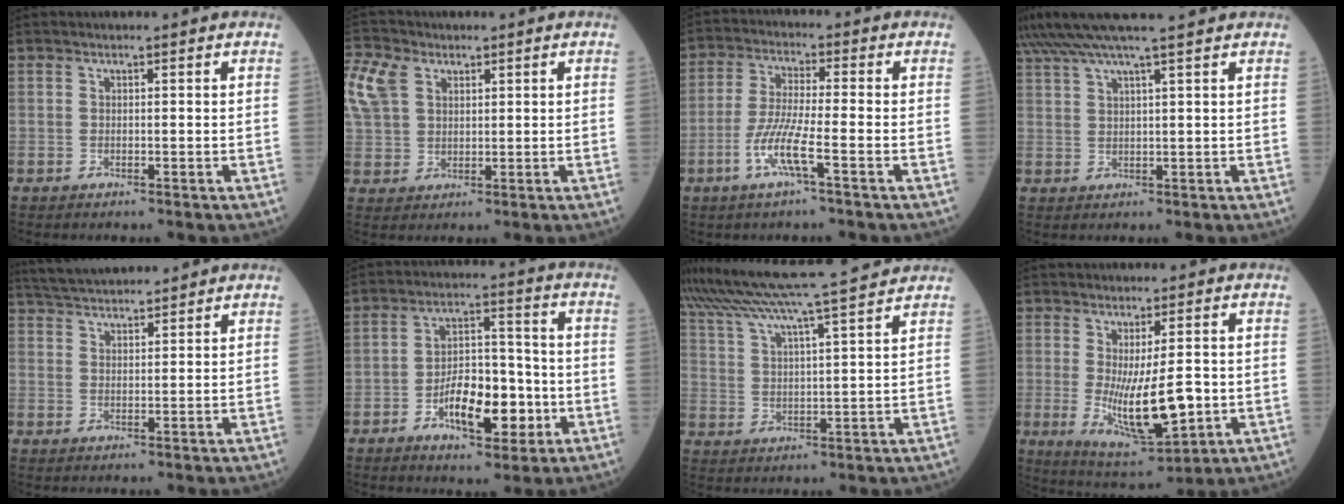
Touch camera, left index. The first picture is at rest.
{"total": 10.2, "force": [4.5, 7.0, 5.9], "torque": [-0.163, 0.027, 0.093]}
{"total": 7.1, "force": [-3.1, 0.1, 6.4], "torque": [-0.135, -0.006, -0.064]}
{"total": 11.4, "force": [9.4, -0.8, 6.4], "torque": [-0.114, 0.034, 0.142]}
{"total": 7.5, "force": [7.2, 0.4, 2.1], "torque": [-0.047, 0.034, 0.127]}
{"total": 11.0, "force": [-4.0, 4.9, 9.0], "torque": [-0.161, 0.013, -0.063]}
{"total": 16.8, "force": [14.9, -0.7, 7.8], "torque": [-0.154, 0.009, 0.232]}
{"total": 11.2, "force": [-1.7, 2.9, 10.7], "torque": [-0.187, -0.029, -0.013]}